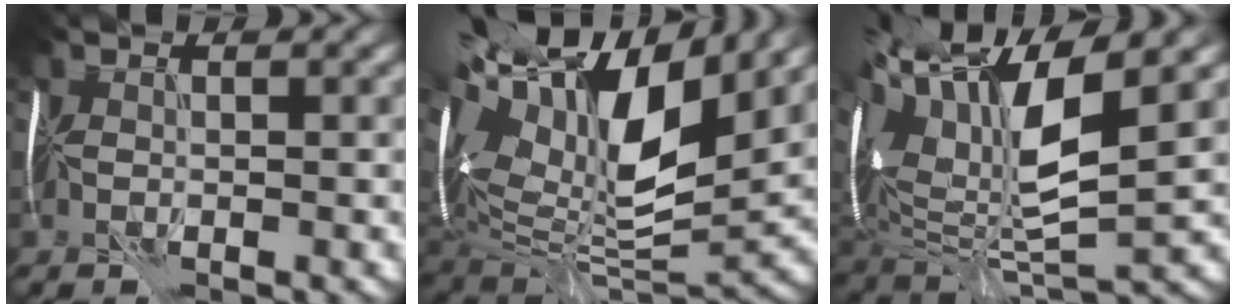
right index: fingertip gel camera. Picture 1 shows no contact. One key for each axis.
{"total": 15.9, "fx": 5.9, "fy": 7.4, "fz": 12.8, "tx": -0.276, "ty": 0.022, "tz": 0.118}
{"total": 12.3, "fx": 3.8, "fy": 4.8, "fz": 10.7, "tx": -0.244, "ty": 0.018, "tz": 0.074}